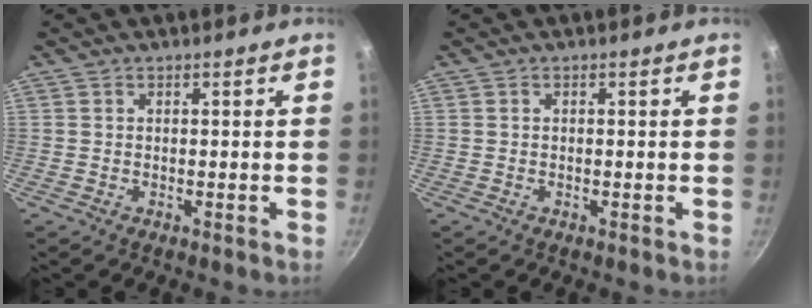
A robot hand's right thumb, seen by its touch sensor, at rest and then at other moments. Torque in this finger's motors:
{"motor_torque": [-0.15, 0.19, 0.04, -0.19, 0.09]}